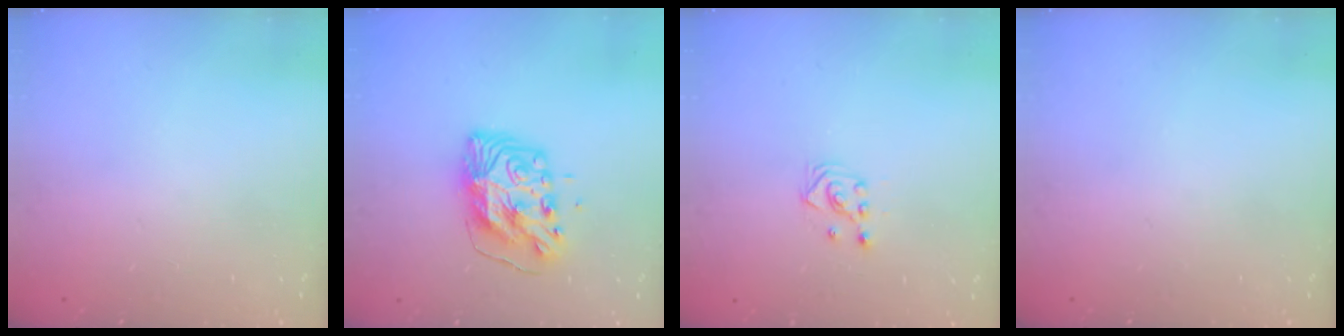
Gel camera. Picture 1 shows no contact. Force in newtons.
{"total": 10.5, "press": 10.4, "slide": 1.0}
{"total": 2.9, "press": 2.9, "slide": 0.3}
{"total": 0.0}